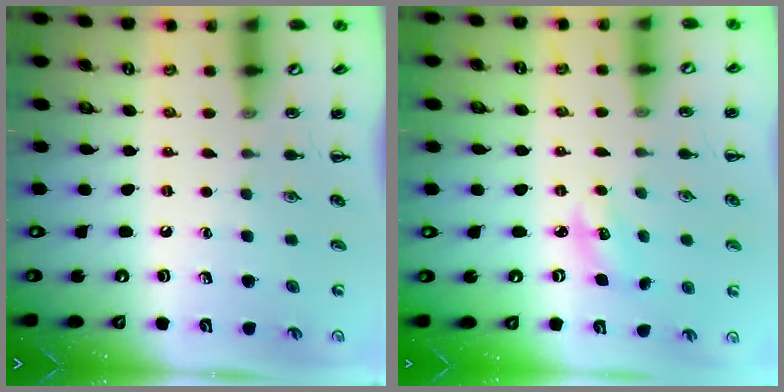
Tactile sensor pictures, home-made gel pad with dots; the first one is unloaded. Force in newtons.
{"total": 4.0, "press": 3.9, "slide": 1.1}